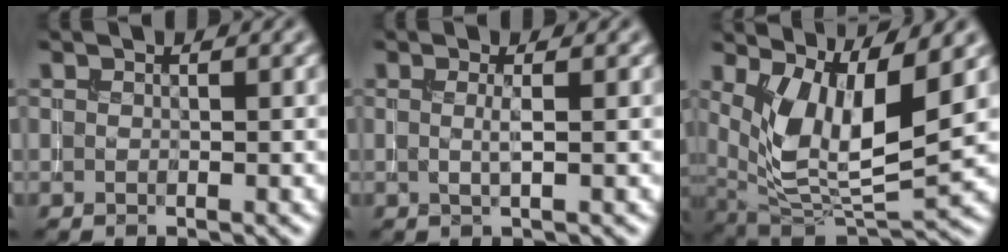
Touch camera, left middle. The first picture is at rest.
{"total": 1.3, "force": [0.0, 0.2, 1.3], "torque": [-0.025, -0.002, -0.003]}
{"total": 8.2, "force": [2.7, 3.4, 7.0], "torque": [-0.140, -0.021, 0.054]}